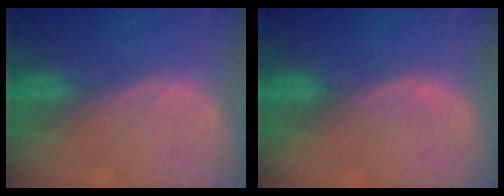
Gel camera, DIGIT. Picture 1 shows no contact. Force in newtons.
{"total": 1.1, "press": 1.1, "slide": 0.3}